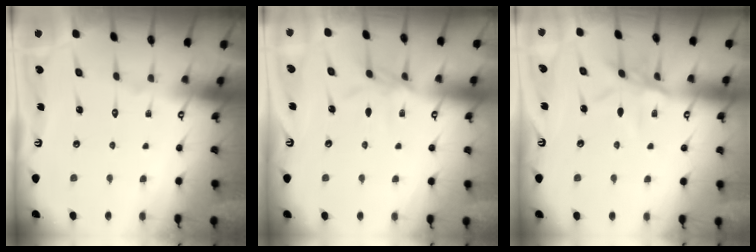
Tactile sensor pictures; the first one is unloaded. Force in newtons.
{"total": 5.5, "press": 5.5, "slide": 0.3}
{"total": 8.5, "press": 8.5, "slide": 0.5}